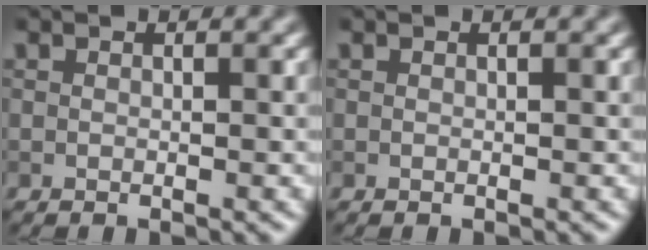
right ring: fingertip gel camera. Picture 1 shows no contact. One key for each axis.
{"total": 0.0}